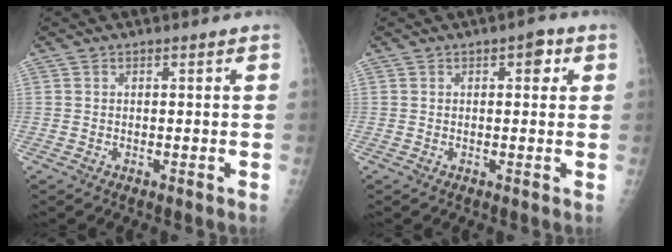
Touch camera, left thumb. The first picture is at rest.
{"total": 2.8, "force": [1.1, 1.5, 2.1], "torque": [-0.014, 0.003, 0.008]}